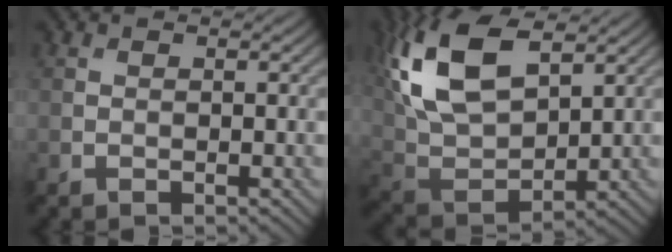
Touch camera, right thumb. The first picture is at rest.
{"total": 15.1, "force": [6.8, 7.8, 11.1], "torque": [-0.262, 0.013, 0.126]}